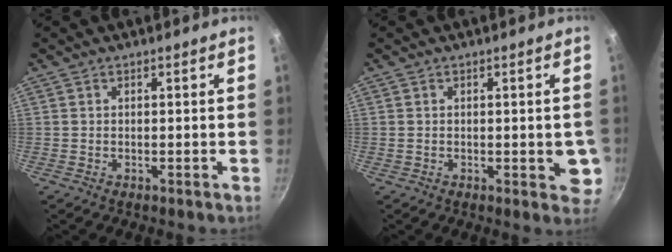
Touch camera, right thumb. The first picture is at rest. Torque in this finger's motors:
{"motor_torque": [1.15, 0.99, 1.36, -1.00, 0.38]}